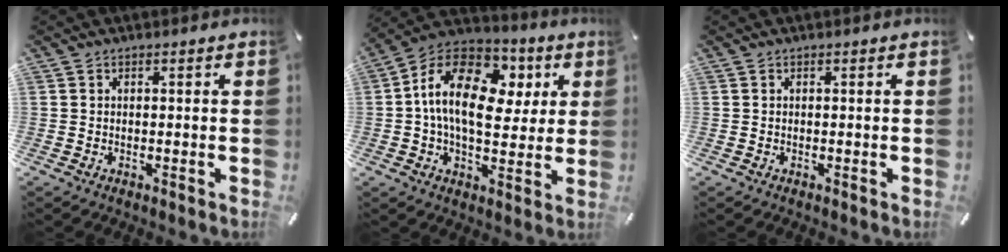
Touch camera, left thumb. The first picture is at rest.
{"total": 18.2, "force": [4.2, 11.3, 13.7], "torque": [-0.260, -0.006, 0.070]}
{"total": 0.0}